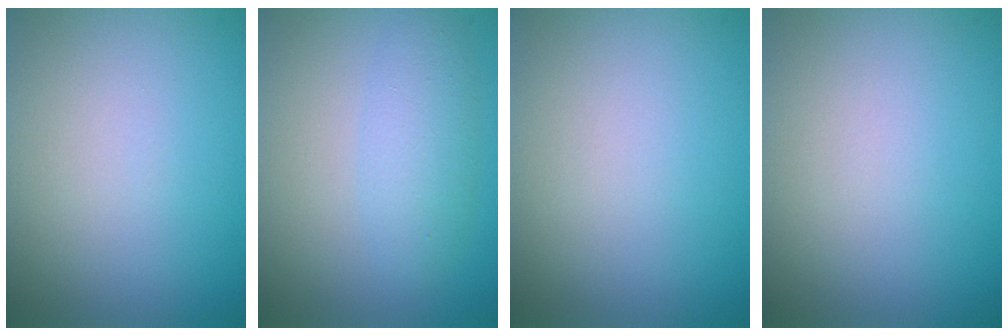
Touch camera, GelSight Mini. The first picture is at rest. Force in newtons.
{"total": 2.8, "press": 2.8, "slide": 0.0}
{"total": 0.0}
{"total": 0.0}